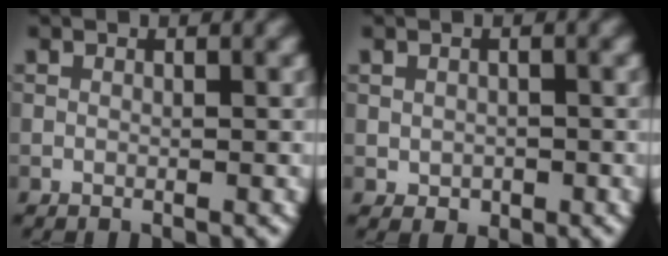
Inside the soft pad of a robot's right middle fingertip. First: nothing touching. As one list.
[{"total": 1.2, "force": [-0.2, 1.0, 0.6], "torque": [-0.009, -0.003, -0.002]}]